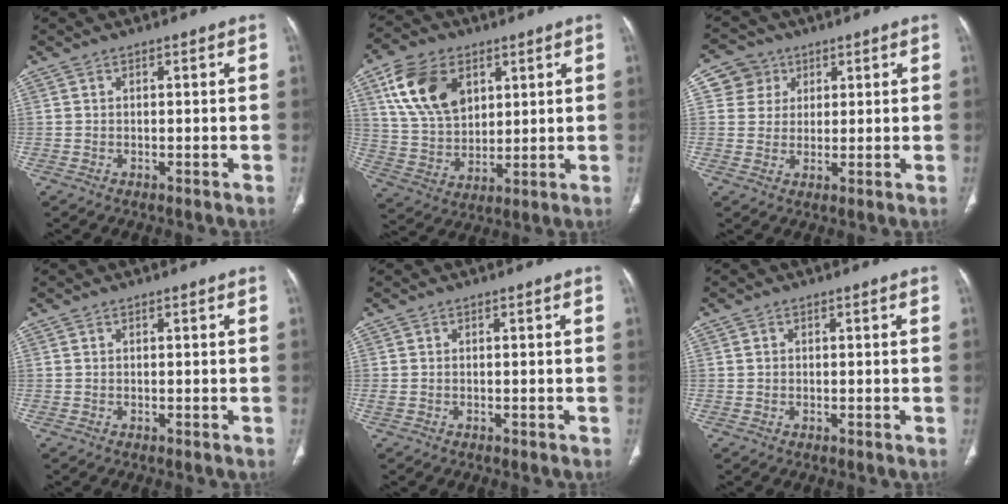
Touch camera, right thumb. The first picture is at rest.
{"total": 15.1, "force": [6.3, 10.0, 9.4], "torque": [-0.152, -0.017, 0.128]}
{"total": 5.7, "force": [2.2, 5.2, 0.4], "torque": [0.021, -0.005, 0.036]}
{"total": 0.0}
{"total": 0.9, "force": [-0.3, 0.6, 0.6], "torque": [-0.022, 0.006, -0.001]}
{"total": 0.6, "force": [0.1, 0.5, 0.2], "torque": [0.003, 0.003, 0.002]}